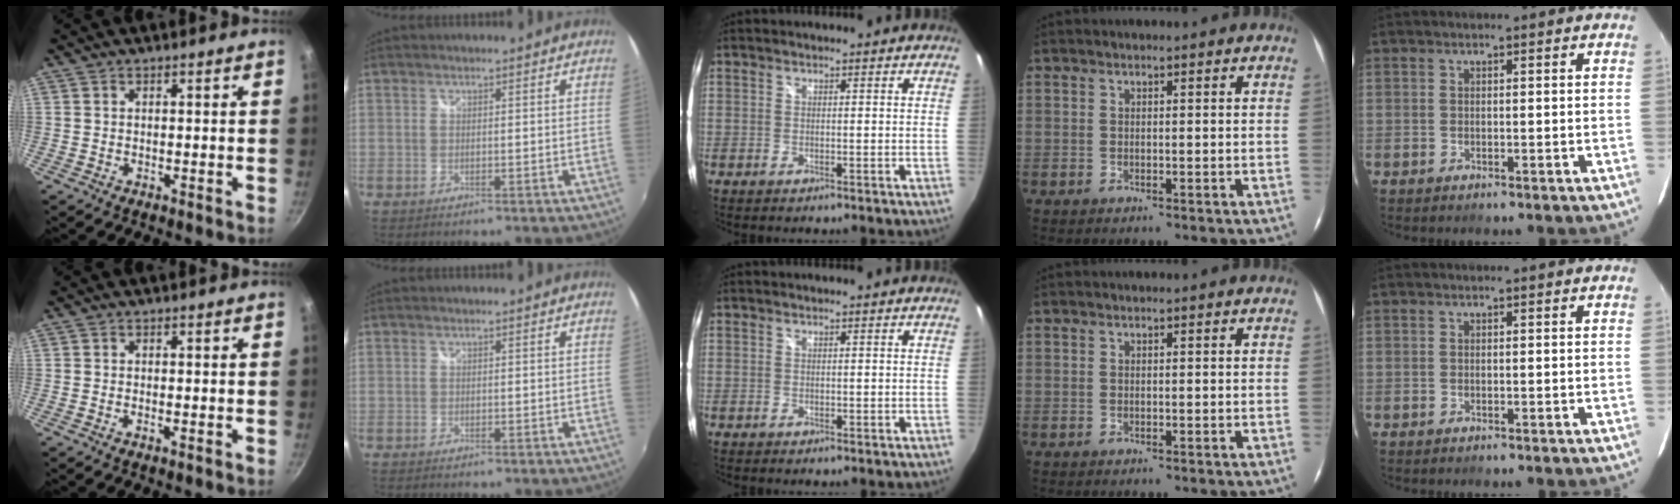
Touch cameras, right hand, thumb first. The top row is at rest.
{"thumb": {"total": 0.6, "force": [-0.2, 0.1, 0.6], "torque": [-0.014, 0.001, -0.007]}, "index": {"total": 0.5, "force": [-0.5, 0.2, 0.1], "torque": [-0.005, -0.003, -0.010]}}